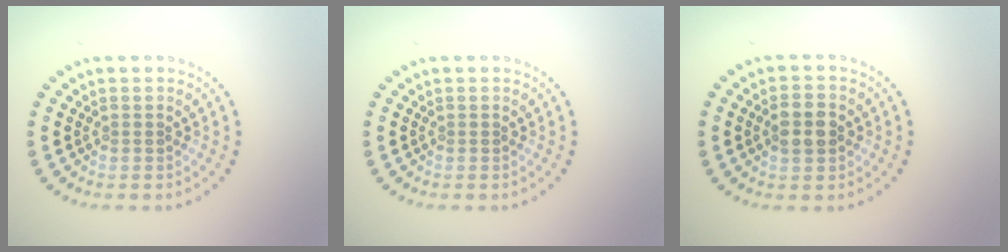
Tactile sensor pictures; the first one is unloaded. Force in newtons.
{"total": 0.0}
{"total": 2.8, "press": 2.8, "slide": 0.1}